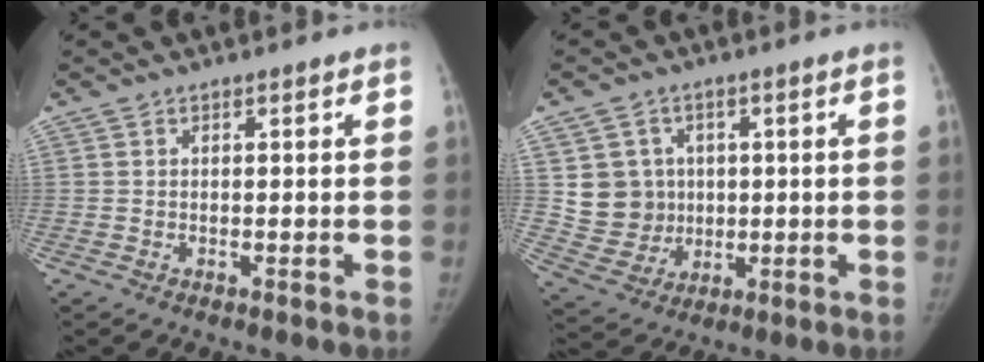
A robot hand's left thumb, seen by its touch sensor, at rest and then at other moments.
{"total": 8.9, "force": [1.3, 8.5, 2.3], "torque": [-0.001, -0.002, 0.037]}